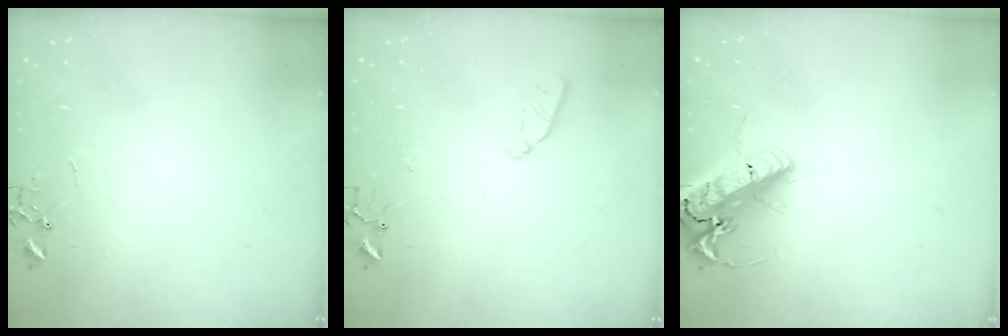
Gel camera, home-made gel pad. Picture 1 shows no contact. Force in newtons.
{"total": 5.9, "press": 5.8, "slide": 0.8}
{"total": 20.0, "press": 19.6, "slide": 4.1}